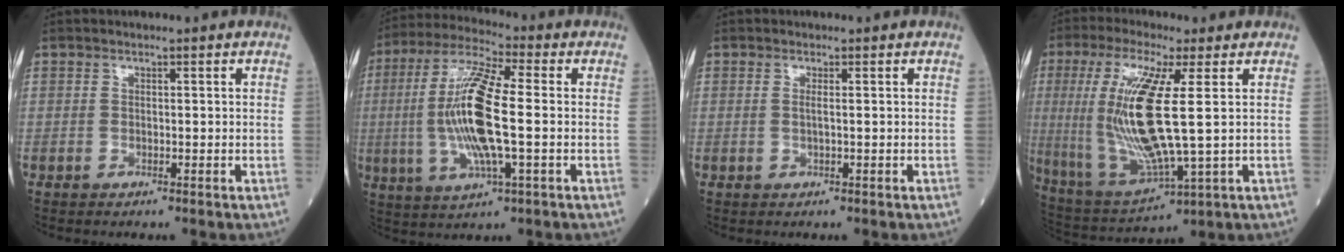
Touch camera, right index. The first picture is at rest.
{"total": 14.3, "force": [-0.7, 2.1, 14.2], "torque": [-0.296, 0.000, -0.015]}
{"total": 0.9, "force": [0.2, -0.1, 0.8], "torque": [-0.023, 0.000, 0.003]}
{"total": 15.9, "force": [1.9, 1.8, 15.7], "torque": [-0.348, -0.014, 0.043]}